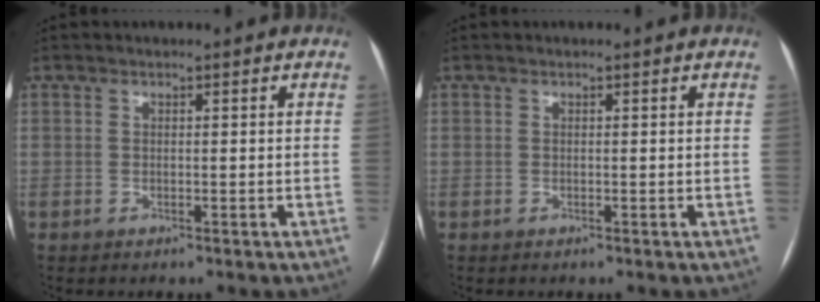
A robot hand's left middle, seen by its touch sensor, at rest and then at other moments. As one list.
[{"total": 0.0}]